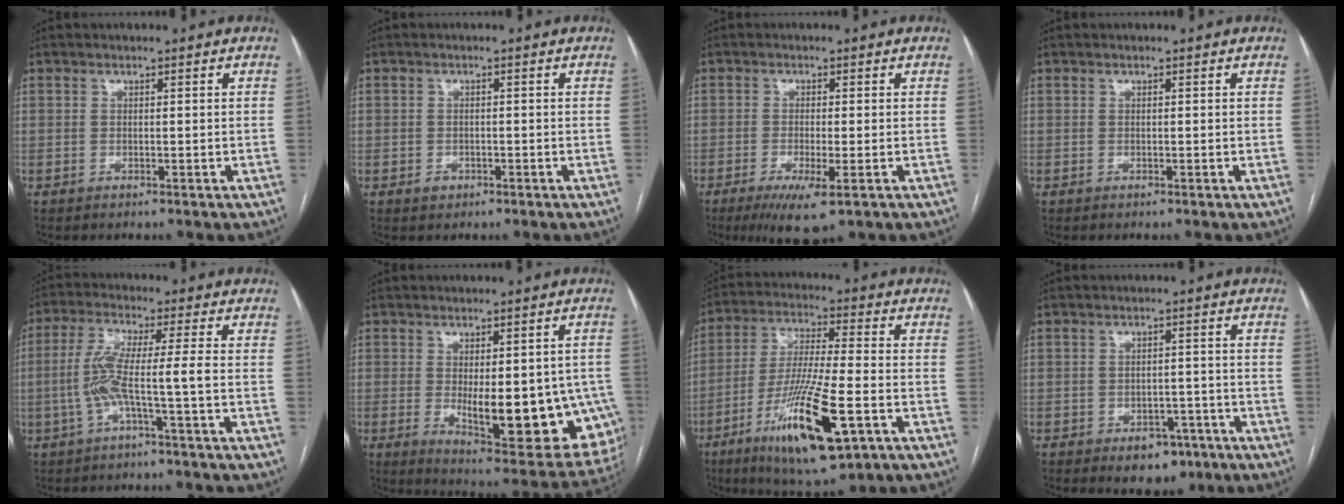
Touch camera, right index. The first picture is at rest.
{"total": 1.8, "force": [-0.7, 1.6, 0.4], "torque": [-0.001, 0.006, -0.009]}
{"total": 6.0, "force": [-3.0, 0.9, 5.2], "torque": [-0.091, -0.016, -0.046]}
{"total": 0.0}
{"total": 7.0, "force": [-1.8, -0.5, 6.7], "torque": [-0.145, 0.014, -0.035]}
{"total": 18.1, "force": [-3.5, 6.5, 16.5], "torque": [-0.151, -0.008, -0.023]}
{"total": 17.0, "force": [-7.2, 2.4, 15.2], "torque": [-0.296, -0.029, -0.121]}
{"total": 5.4, "force": [-3.3, 3.5, 2.7], "torque": [-0.026, 0.008, -0.036]}